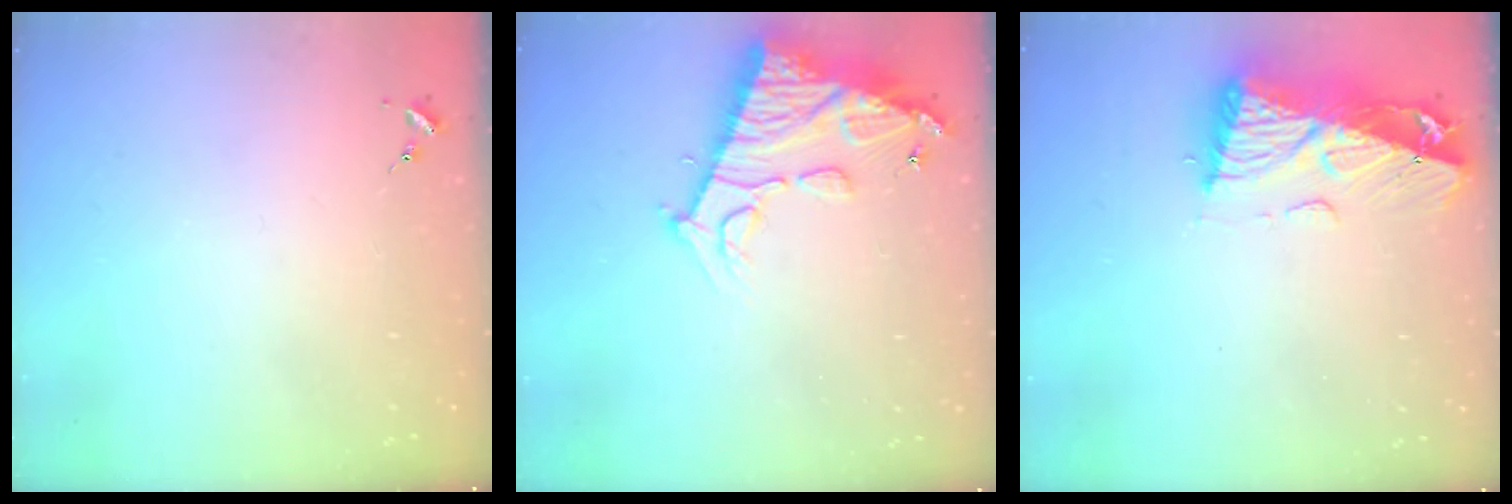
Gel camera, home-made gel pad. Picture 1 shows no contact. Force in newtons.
{"total": 14.5, "press": 14.4, "slide": 1.4}
{"total": 12.8, "press": 12.8, "slide": 1.2}